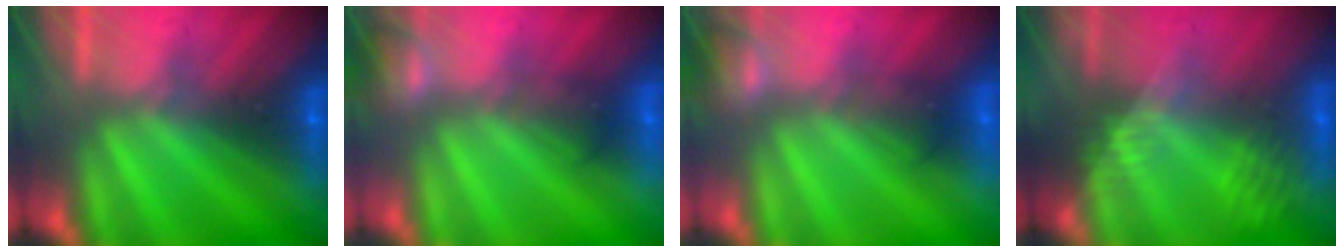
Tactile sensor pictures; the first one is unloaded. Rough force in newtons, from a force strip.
{"total": 2.6}
{"total": 2.6}
{"total": 2.4}